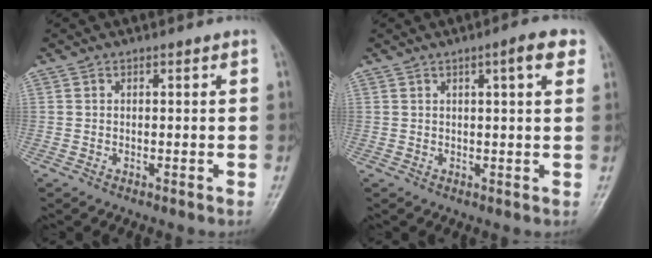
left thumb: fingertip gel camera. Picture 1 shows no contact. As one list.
[{"total": 4.9, "force": [2.3, 0.8, 4.2], "torque": [-0.052, -0.001, 0.027]}]